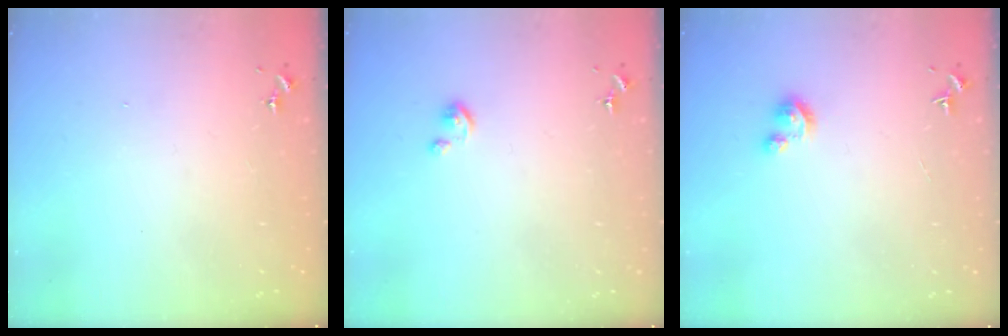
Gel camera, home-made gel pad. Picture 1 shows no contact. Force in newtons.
{"total": 2.5, "press": 2.5, "slide": 0.3}
{"total": 4.4, "press": 4.4, "slide": 0.4}